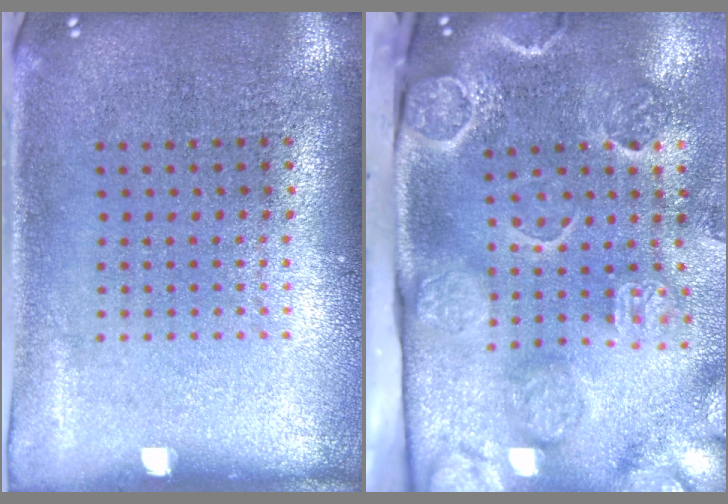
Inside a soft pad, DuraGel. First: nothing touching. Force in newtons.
{"total": 4.6, "press": 3.5, "slide": 3.0}